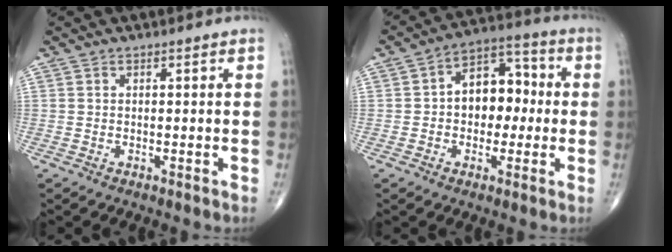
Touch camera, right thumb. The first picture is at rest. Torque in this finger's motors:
{"motor_torque": [0.03, 0.26, 0.15, 0.00, 0.08]}